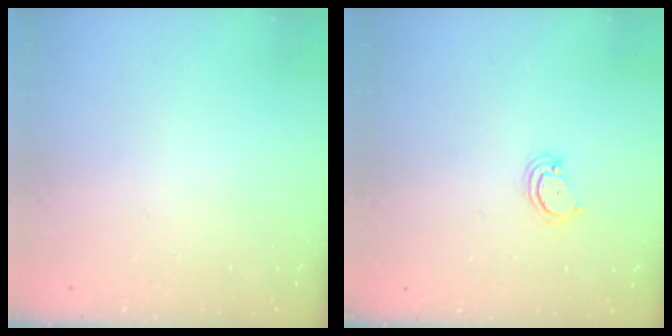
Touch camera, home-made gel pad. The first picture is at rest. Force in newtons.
{"total": 3.5, "press": 3.5, "slide": 0.3}